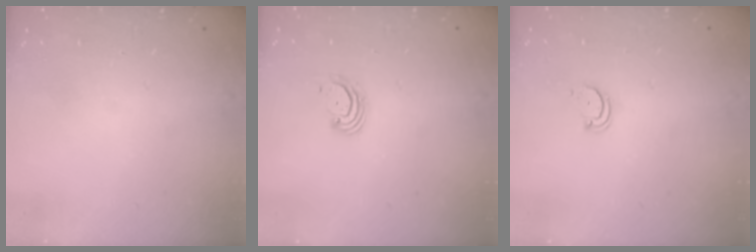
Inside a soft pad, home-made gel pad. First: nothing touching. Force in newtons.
{"total": 3.0, "press": 3.0, "slide": 0.3}
{"total": 2.4, "press": 2.4, "slide": 0.2}